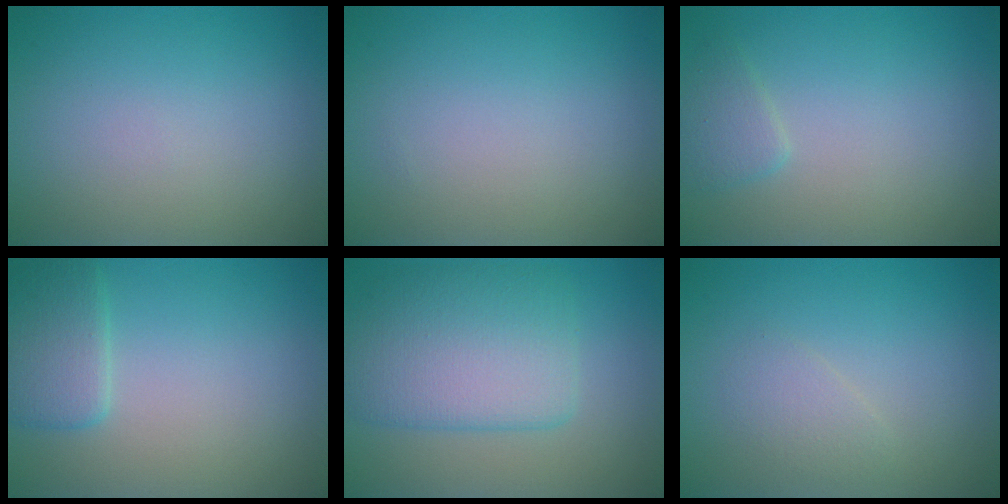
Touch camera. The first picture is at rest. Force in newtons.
{"total": 0.0}
{"total": 1.5, "press": 1.5, "slide": 0.1}
{"total": 2.9, "press": 2.9, "slide": 0.1}
{"total": 6.3, "press": 6.3, "slide": 0.1}
{"total": 1.3, "press": 1.3, "slide": 0.1}